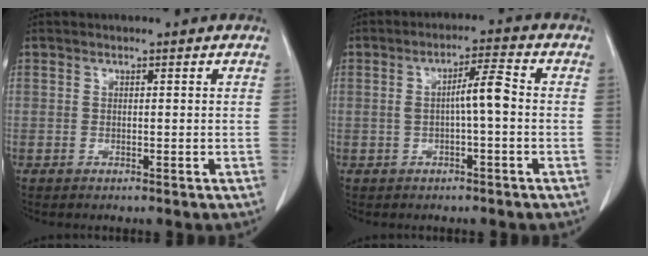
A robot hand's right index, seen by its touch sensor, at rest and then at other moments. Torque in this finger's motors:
{"motor_torque": [0.36, -0.15, 0.24, 0.05]}